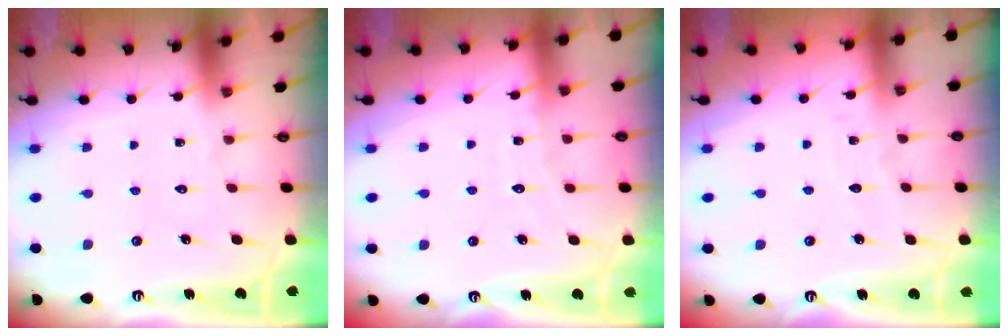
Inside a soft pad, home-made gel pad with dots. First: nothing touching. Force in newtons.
{"total": 4.4, "press": 4.3, "slide": 0.5}
{"total": 2.8, "press": 2.8, "slide": 0.4}